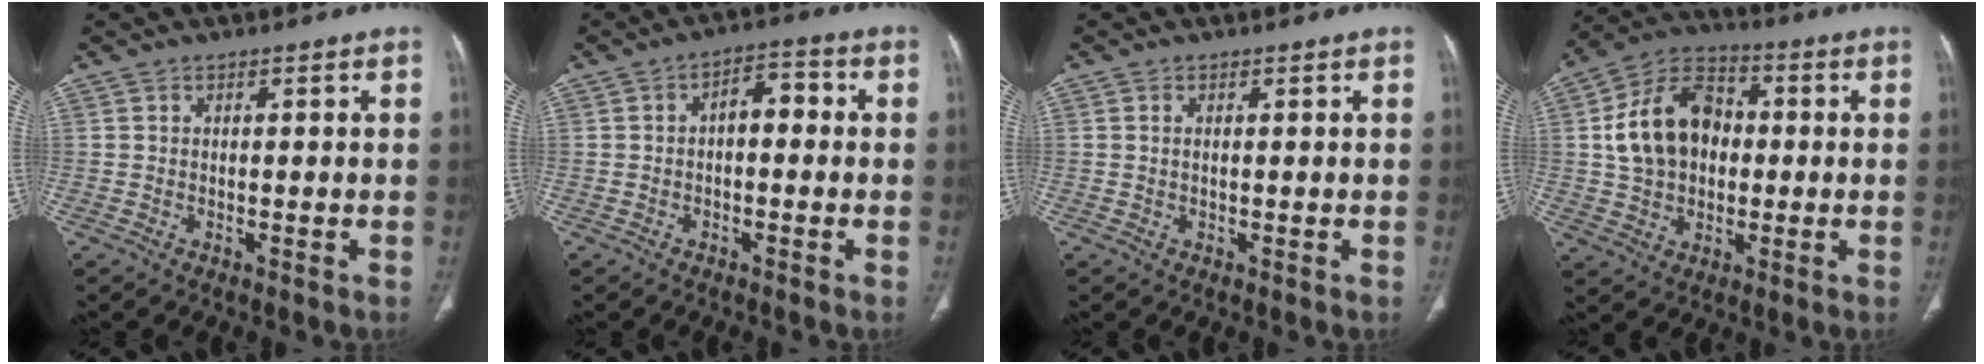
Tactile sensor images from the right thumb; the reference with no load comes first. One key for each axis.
{"total": 5.0, "fx": -0.1, "fy": 2.9, "fz": 4.0, "tx": -0.041, "ty": 0.021, "tz": -0.013}
{"total": 0.6, "fx": 0.1, "fy": 0.3, "fz": 0.5, "tx": -0.014, "ty": 0.003, "tz": 0.004}
{"total": 15.0, "fx": 1.0, "fy": 11.0, "fz": 10.2, "tx": -0.157, "ty": 0.024, "tz": 0.013}